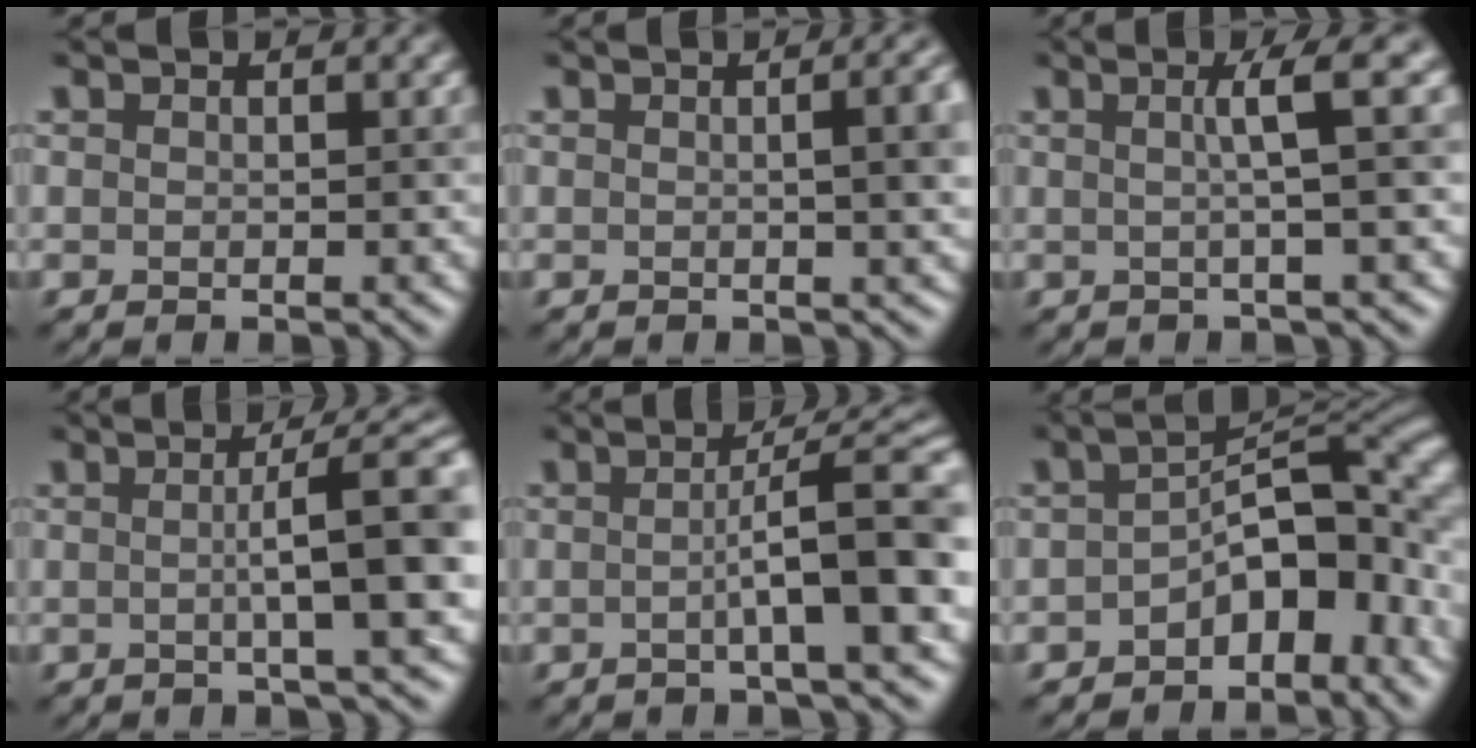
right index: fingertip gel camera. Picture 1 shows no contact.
{"total": 5.1, "force": [0.4, 1.9, 4.7], "torque": [-0.026, 0.018, 0.002]}
{"total": 3.5, "force": [0.6, 0.2, 3.5], "torque": [-0.057, 0.012, 0.004]}
{"total": 7.4, "force": [0.3, 1.1, 7.3], "torque": [-0.096, 0.014, 0.004]}
{"total": 7.5, "force": [-0.5, 1.2, 7.4], "torque": [-0.098, 0.016, -0.013]}
{"total": 7.3, "force": [-2.8, 3.8, 5.6], "torque": [-0.059, 0.019, -0.054]}